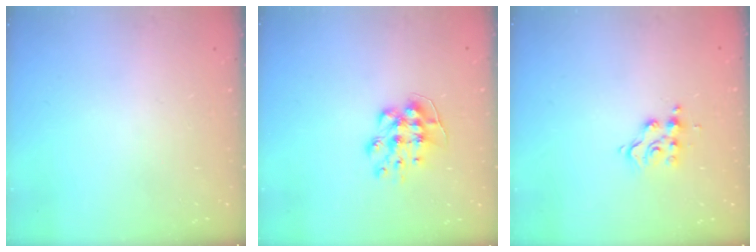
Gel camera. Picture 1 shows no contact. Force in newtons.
{"total": 8.6, "press": 8.5, "slide": 0.2}
{"total": 9.1, "press": 9.0, "slide": 0.9}